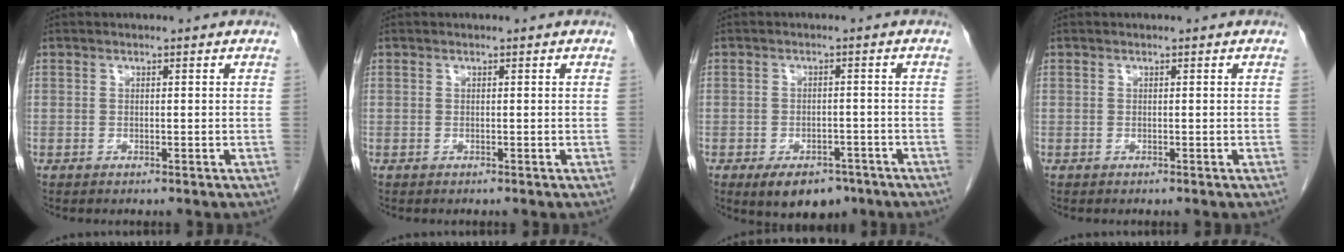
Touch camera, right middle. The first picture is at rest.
{"total": 0.0}
{"total": 7.2, "force": [-4.8, 3.9, 3.7], "torque": [-0.049, 0.001, -0.065]}
{"total": 0.0}